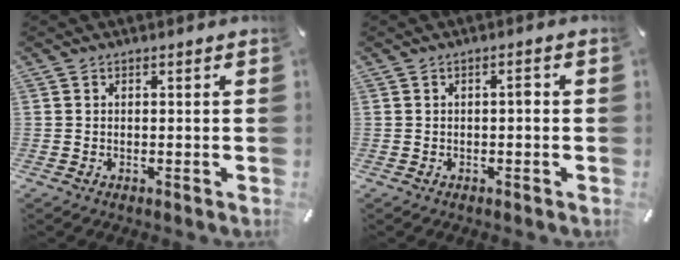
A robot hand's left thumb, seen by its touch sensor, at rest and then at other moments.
{"total": 2.0, "force": [-0.1, 0.4, 1.9], "torque": [-0.036, 0.003, -0.004]}